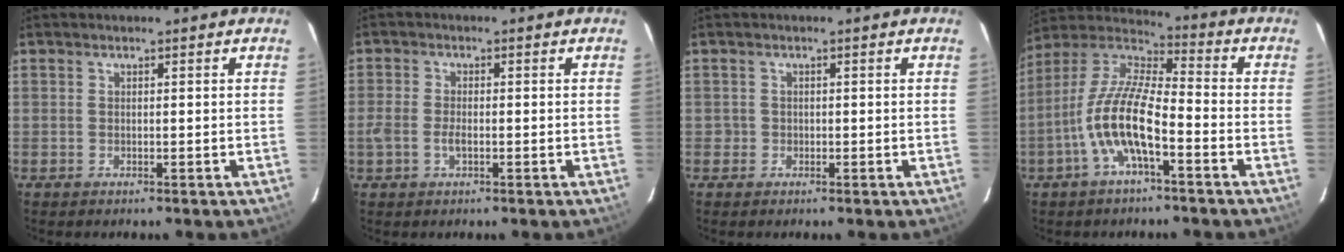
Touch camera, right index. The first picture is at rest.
{"total": 3.4, "force": [-1.2, 1.7, 2.7], "torque": [-0.060, -0.002, -0.024]}
{"total": 1.2, "force": [-0.4, 1.2, 0.0], "torque": [0.001, 0.001, -0.005]}
{"total": 12.9, "force": [-5.0, 3.5, 11.4], "torque": [-0.235, 0.004, -0.104]}